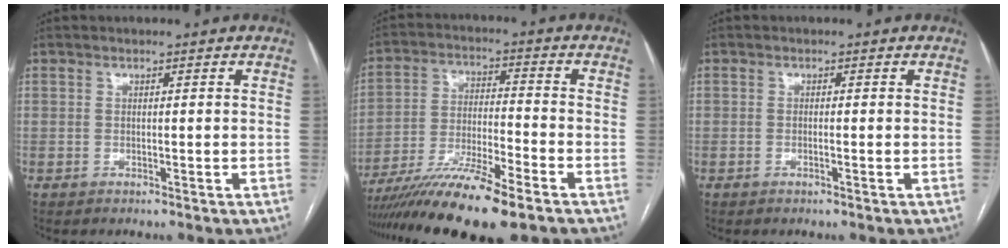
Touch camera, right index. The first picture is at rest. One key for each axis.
{"total": 14.5, "fx": -9.5, "fy": 0.3, "fz": 10.9, "tx": -0.212, "ty": -0.038, "tz": -0.171}
{"total": 0.6, "fx": -0.2, "fy": 0.0, "fz": 0.5, "tx": -0.011, "ty": -0.001, "tz": -0.003}